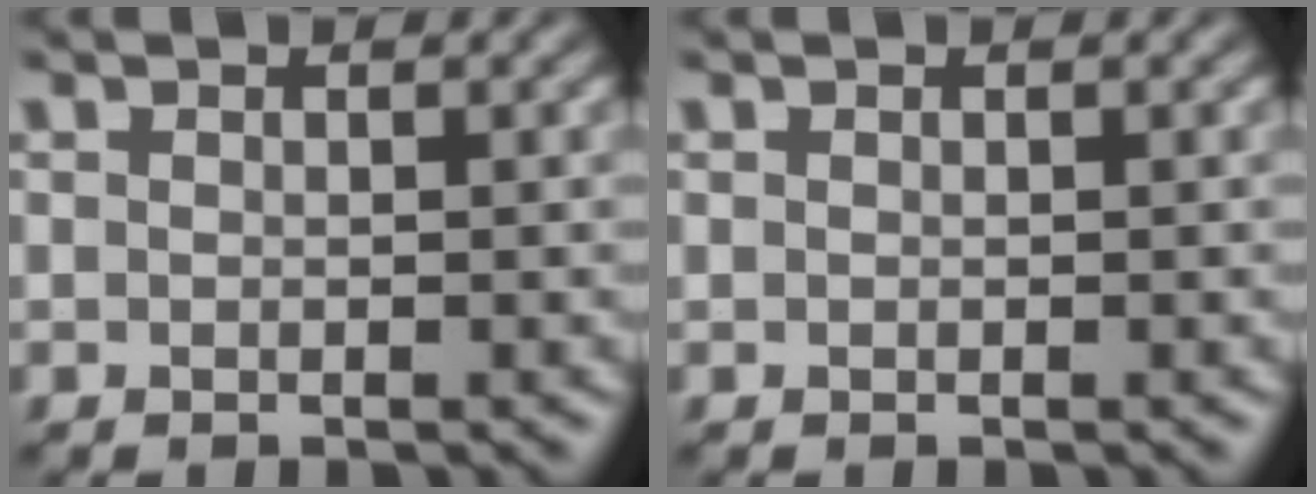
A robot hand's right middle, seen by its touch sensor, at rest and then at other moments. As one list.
[{"total": 0.0}]